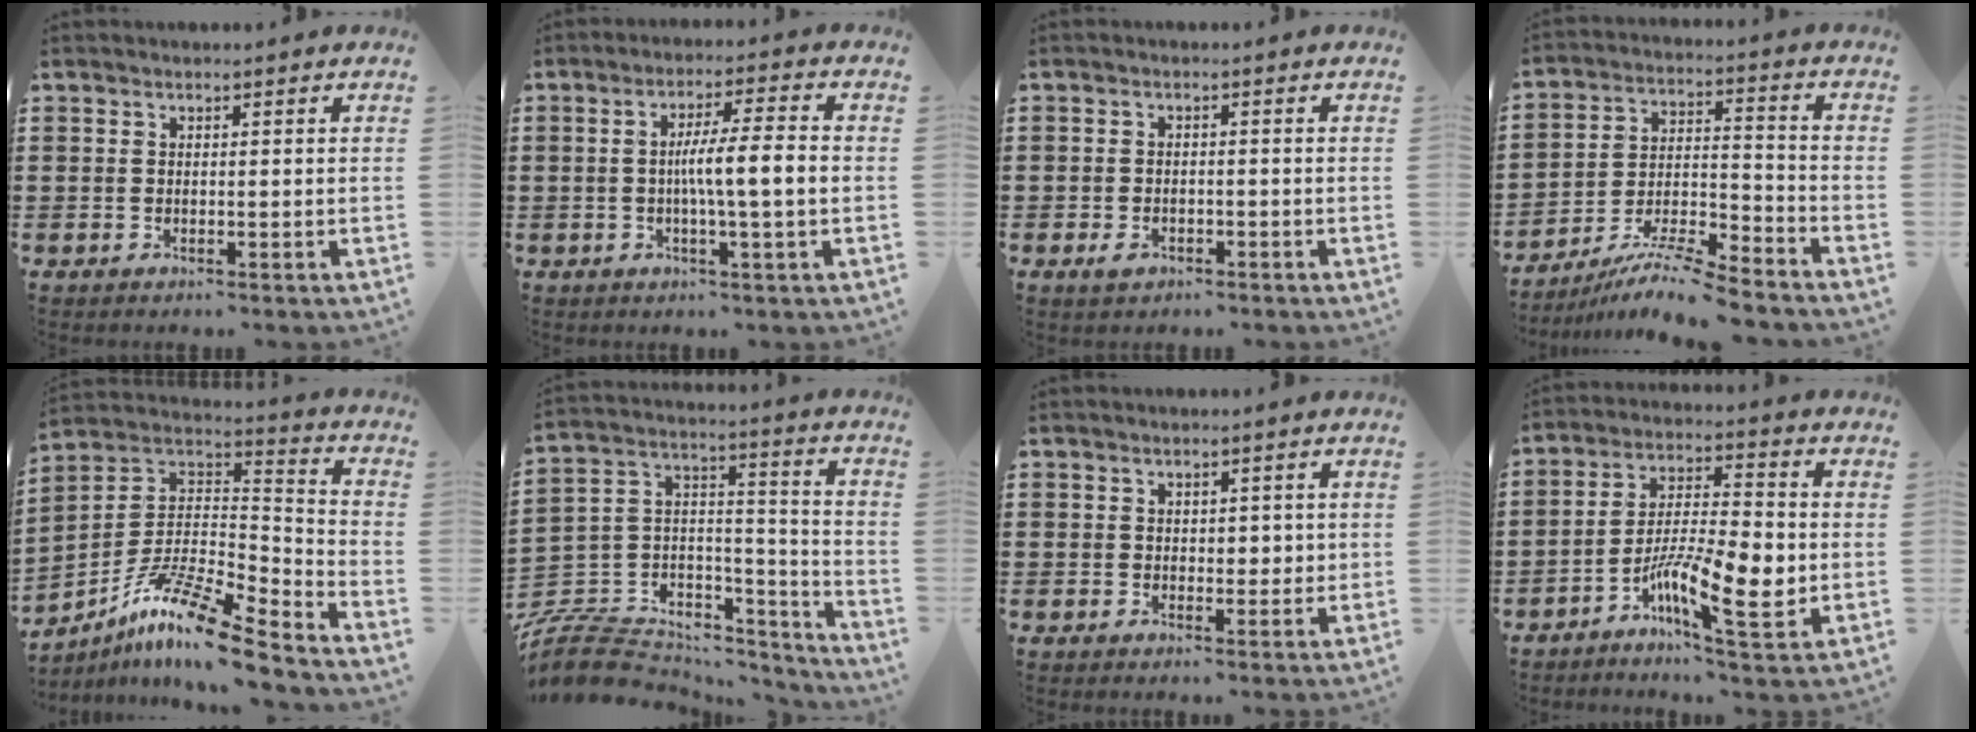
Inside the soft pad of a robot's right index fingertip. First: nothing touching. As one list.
[{"total": 6.7, "force": [-0.6, 0.4, 6.6], "torque": [-0.118, 0.001, -0.017]}, {"total": 1.8, "force": [-1.2, 1.0, 0.9], "torque": [-0.020, 0.000, -0.024]}, {"total": 8.9, "force": [-8.2, 0.1, 3.4], "torque": [-0.059, 0.009, -0.163]}, {"total": 12.6, "force": [-9.7, 1.5, 7.9], "torque": [-0.153, 0.014, -0.191]}, {"total": 8.1, "force": [-6.6, 4.2, 2.3], "torque": [-0.063, 0.001, -0.129]}, {"total": 2.1, "force": [0.7, 1.6, 1.2], "torque": [-0.009, 0.003, 0.008]}, {"total": 11.3, "force": [-3.7, 3.3, 10.1], "torque": [-0.195, -0.005, -0.065]}]